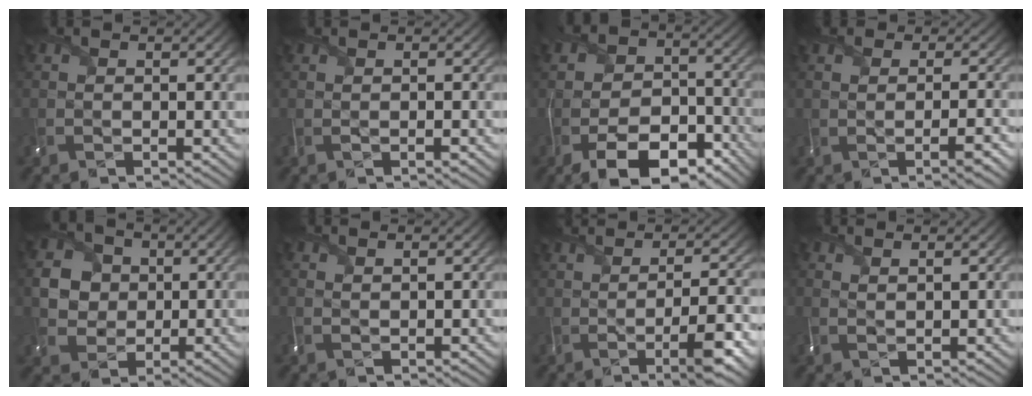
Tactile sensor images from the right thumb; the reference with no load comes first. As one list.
[{"total": 0.5, "force": [-0.2, -0.4, 0.1], "torque": [0.001, -0.001, -0.013]}, {"total": 12.0, "force": [-7.2, 6.6, 6.9], "torque": [-0.106, -0.014, -0.129]}, {"total": 2.8, "force": [-0.3, 0.8, 2.7], "torque": [-0.028, 0.015, -0.025]}, {"total": 6.0, "force": [0.9, 5.5, 2.3], "torque": [-0.101, -0.002, 0.011]}, {"total": 1.3, "force": [1.0, 0.1, 0.8], "torque": [-0.002, -0.004, 0.014]}, {"total": 5.5, "force": [-1.3, 0.5, 5.4], "torque": [-0.068, 0.013, -0.021]}, {"total": 1.9, "force": [1.5, 0.2, 1.2], "torque": [-0.007, -0.006, 0.022]}]